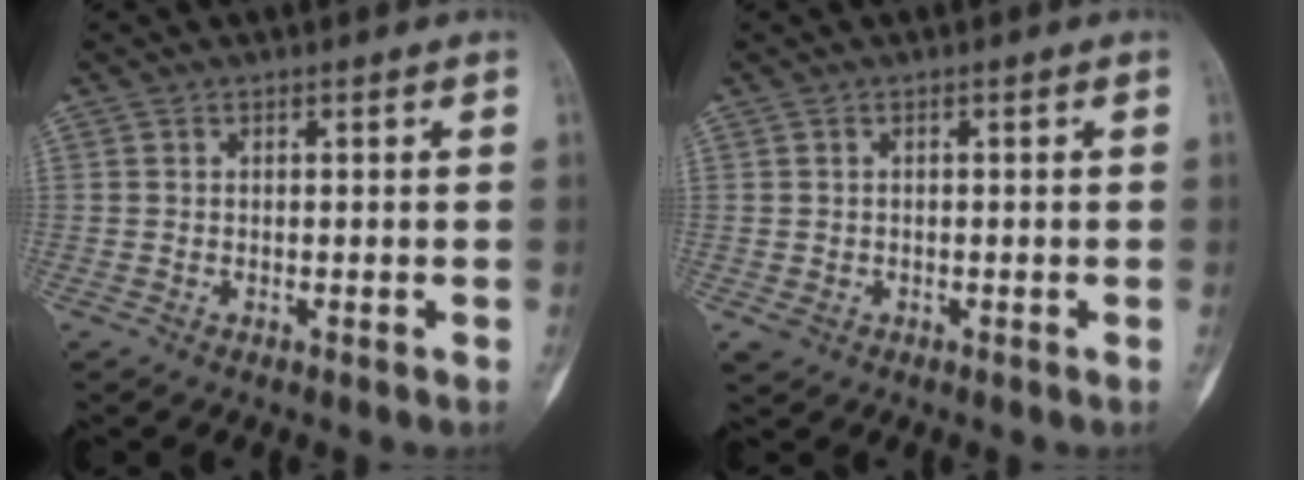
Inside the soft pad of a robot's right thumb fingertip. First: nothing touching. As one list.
[{"total": 1.6, "force": [-0.7, 1.2, 0.8], "torque": [-0.019, 0.002, -0.004]}]